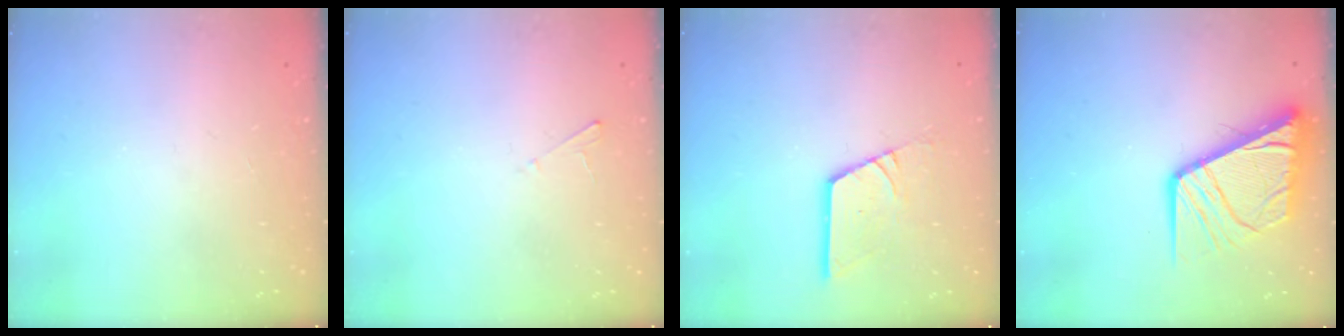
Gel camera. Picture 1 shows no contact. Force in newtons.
{"total": 2.0, "press": 2.0, "slide": 0.2}
{"total": 10.1, "press": 10.1, "slide": 1.1}
{"total": 15.2, "press": 15.1, "slide": 1.9}